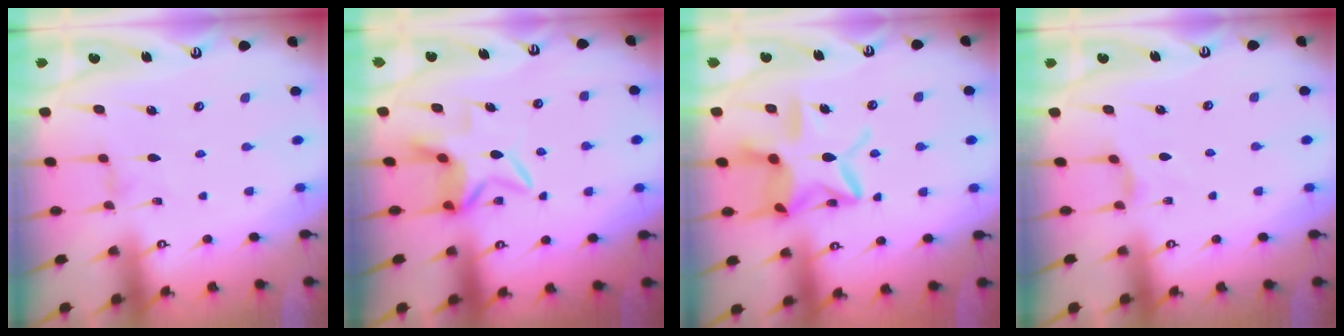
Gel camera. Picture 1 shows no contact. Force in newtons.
{"total": 5.6, "press": 5.5, "slide": 1.3}
{"total": 15.8, "press": 15.7, "slide": 1.3}
{"total": 2.0, "press": 2.0, "slide": 0.3}